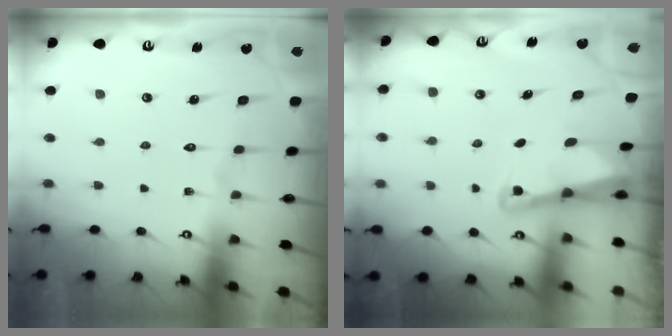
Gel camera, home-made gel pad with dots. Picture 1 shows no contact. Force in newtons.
{"total": 2.5, "press": 2.5, "slide": 0.4}